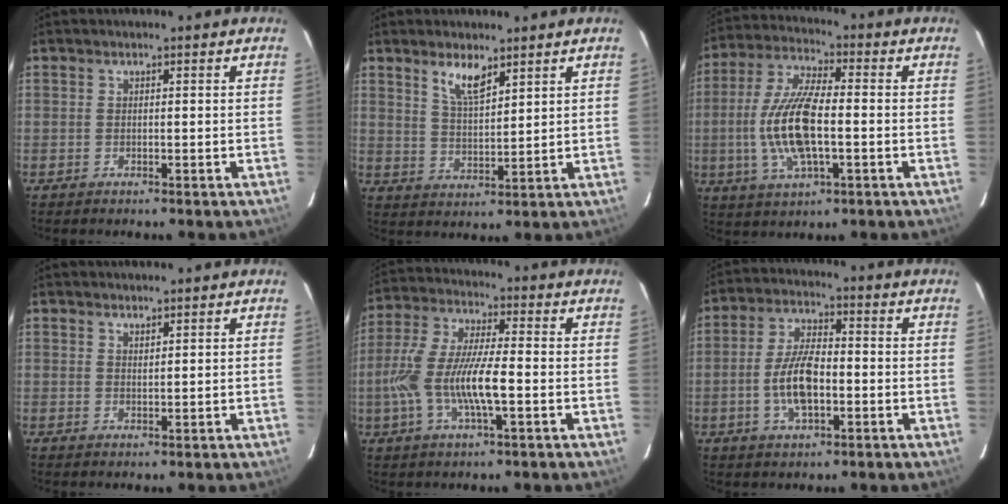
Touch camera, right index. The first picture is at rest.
{"total": 5.9, "force": [4.1, 1.9, 3.9], "torque": [-0.072, -0.002, 0.081]}
{"total": 14.2, "force": [-2.1, 4.9, 13.2], "torque": [-0.277, 0.000, -0.039]}
{"total": 1.3, "force": [1.2, 0.3, 0.4], "torque": [-0.006, -0.001, 0.020]}
{"total": 12.9, "force": [-2.9, 2.9, 12.3], "torque": [-0.255, -0.004, -0.057]}
{"total": 9.2, "force": [-2.2, 3.8, 8.1], "torque": [-0.165, 0.005, -0.040]}